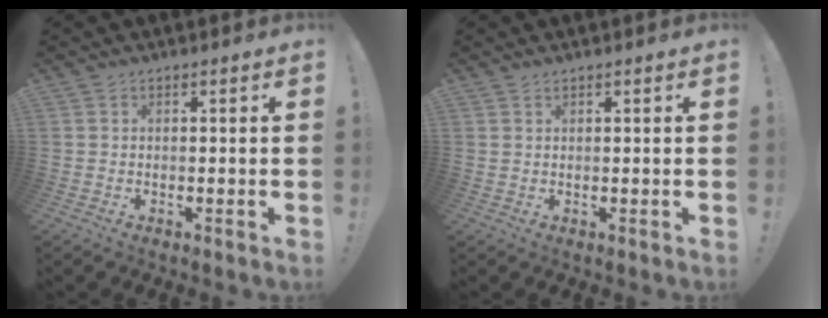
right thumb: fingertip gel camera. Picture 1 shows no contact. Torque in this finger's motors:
{"motor_torque": [0.12, 0.08, 0.20, 0.02, 0.03]}